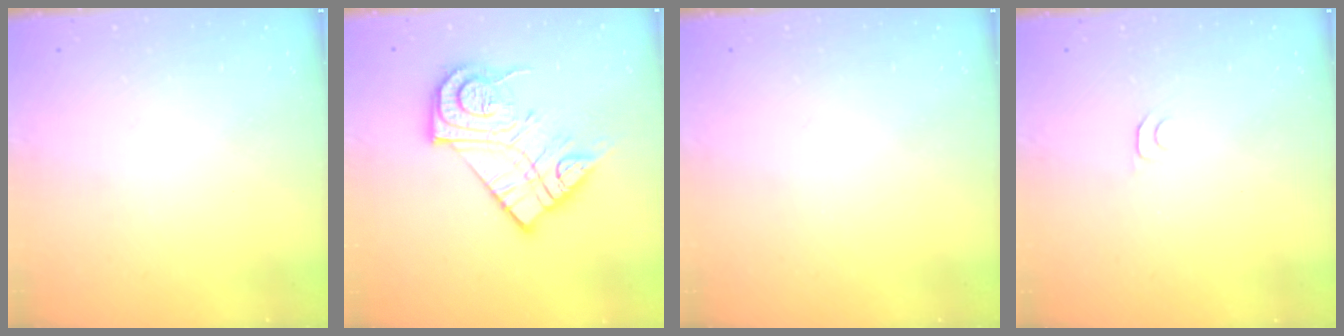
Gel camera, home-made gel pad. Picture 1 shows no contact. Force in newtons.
{"total": 16.6, "press": 16.6, "slide": 0.5}
{"total": 0.0}
{"total": 3.6, "press": 3.6, "slide": 0.5}